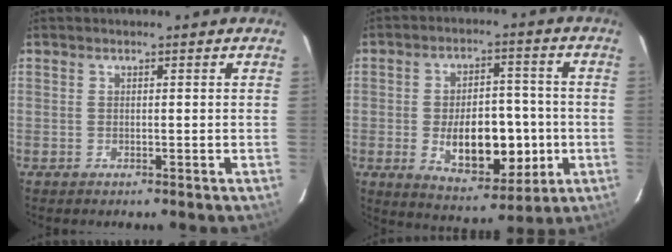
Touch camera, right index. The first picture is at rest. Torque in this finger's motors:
{"motor_torque": [1.29, -0.58, 0.47, 0.12]}